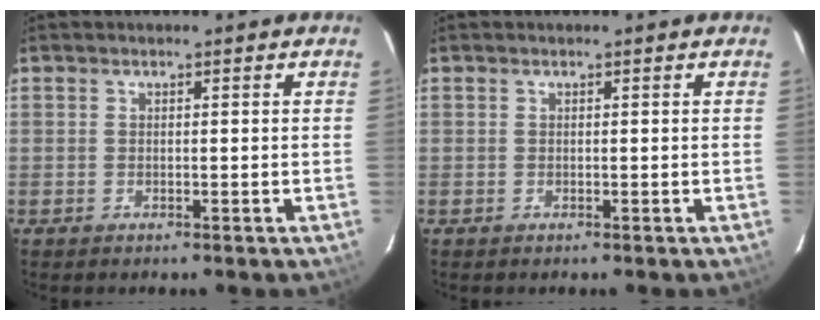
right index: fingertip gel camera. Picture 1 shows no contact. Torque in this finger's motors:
{"motor_torque": [0.00, 0.00, 0.00, 0.00]}